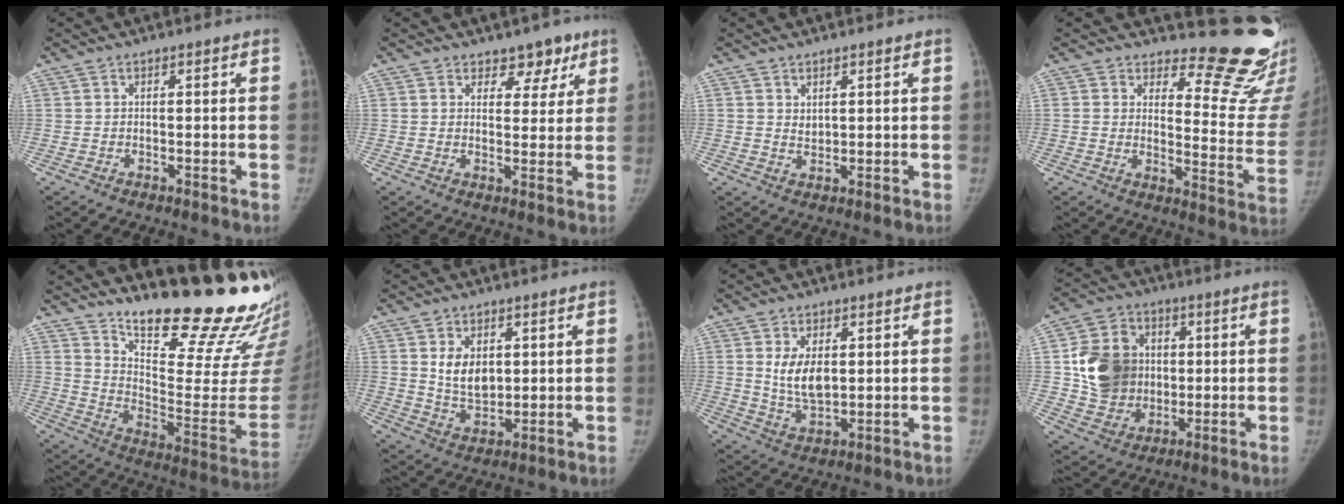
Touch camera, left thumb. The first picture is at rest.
{"total": 5.3, "force": [3.6, 3.4, 1.7], "torque": [0.017, -0.018, 0.049]}
{"total": 1.9, "force": [1.1, 1.2, 0.9], "torque": [-0.008, -0.010, 0.023]}
{"total": 17.4, "force": [15.8, 5.0, 5.4], "torque": [-0.013, -0.180, 0.172]}
{"total": 26.6, "force": [21.6, 5.1, 14.8], "torque": [-0.185, -0.178, 0.304]}
{"total": 7.4, "force": [2.0, 5.1, 5.0], "torque": [-0.059, -0.018, 0.045]}
{"total": 7.8, "force": [1.6, 4.6, 6.0], "torque": [-0.090, -0.016, 0.040]}
{"total": 15.2, "force": [1.5, 12.9, 8.0], "torque": [-0.112, 0.001, 0.035]}